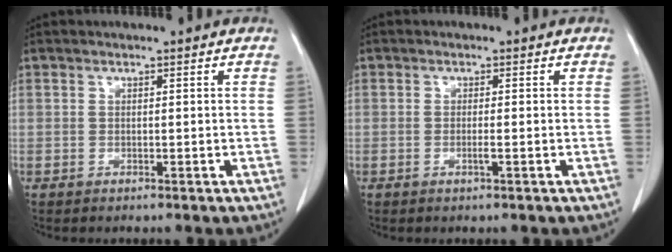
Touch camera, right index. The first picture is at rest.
{"total": 0.7, "force": [-0.2, 0.0, 0.7], "torque": [-0.014, -0.001, -0.003]}